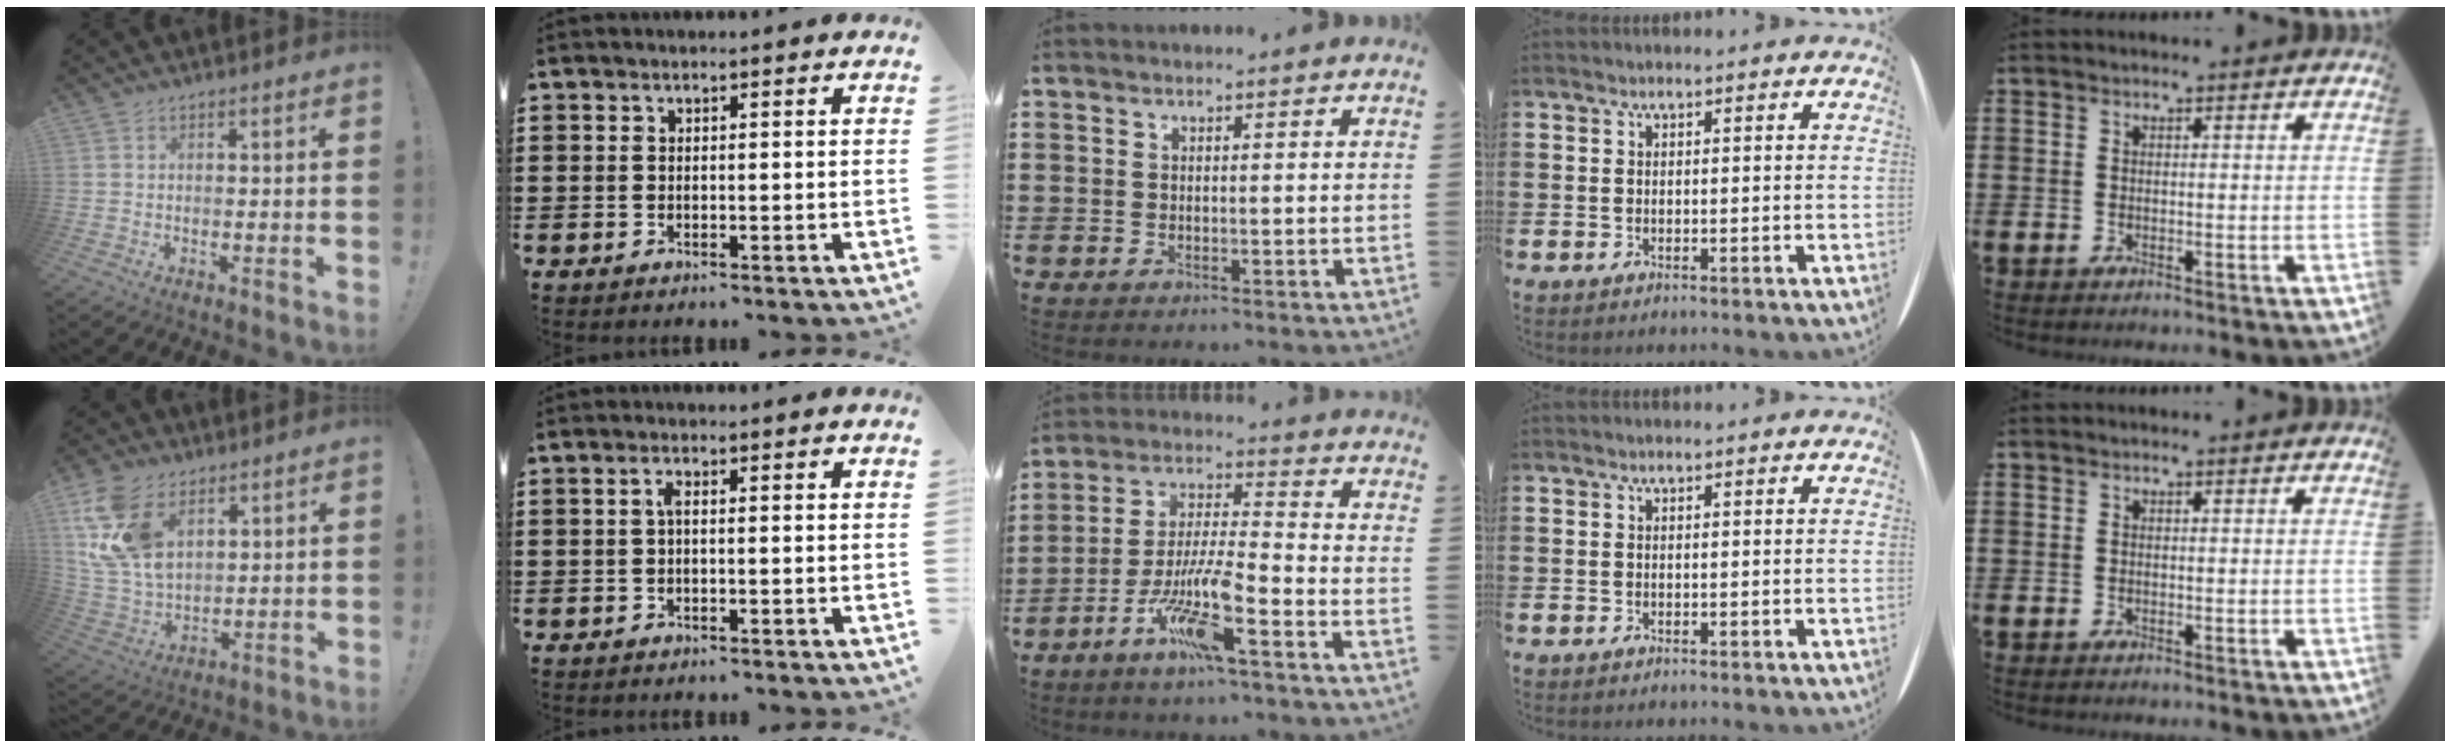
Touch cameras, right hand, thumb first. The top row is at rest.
{"thumb": {"total": 16.8, "force": [8.0, 10.6, 10.4], "torque": [-0.221, -0.035, 0.153]}, "index": {"total": 1.9, "force": [0.0, 0.4, 1.8], "torque": [-0.036, 0.002, -0.002]}, "middle": {"total": 10.6, "force": [-6.1, 1.4, 8.5], "torque": [-0.175, -0.003, -0.118]}}